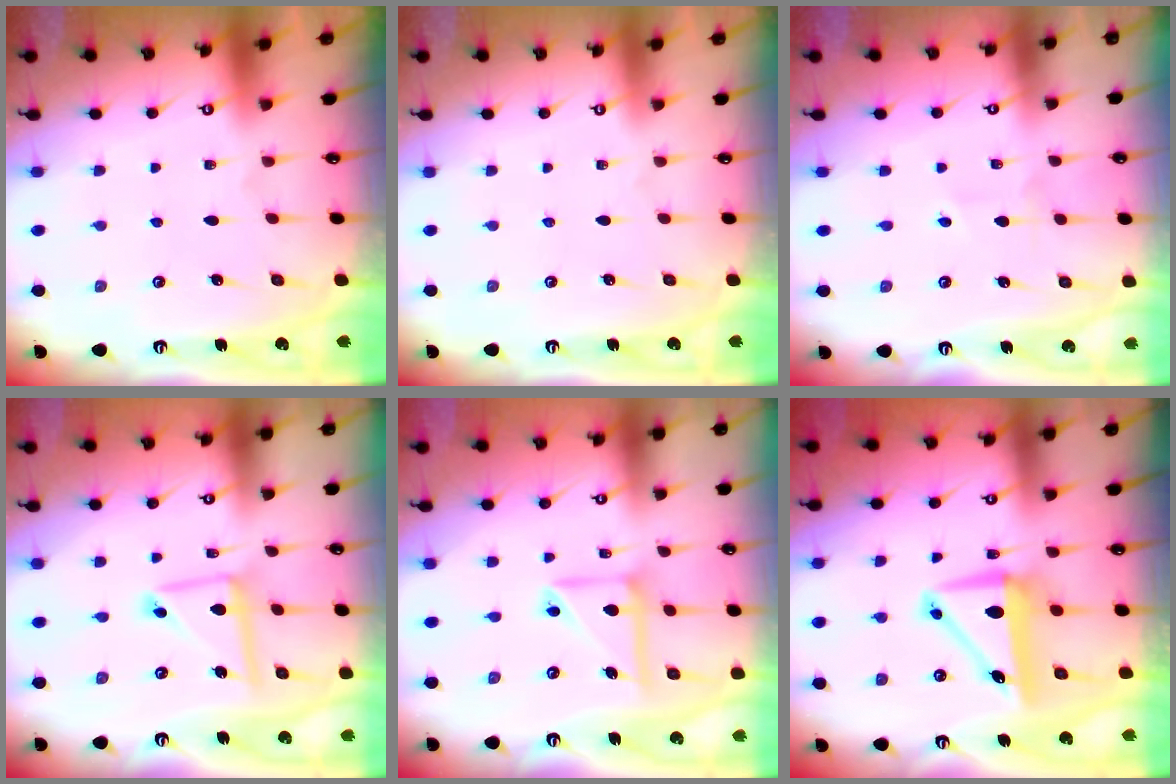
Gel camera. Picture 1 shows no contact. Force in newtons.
{"total": 0.0}
{"total": 2.0, "press": 1.8, "slide": 0.9}
{"total": 9.8, "press": 9.8, "slide": 0.9}
{"total": 11.8, "press": 11.7, "slide": 1.1}
{"total": 8.7, "press": 8.4, "slide": 2.1}